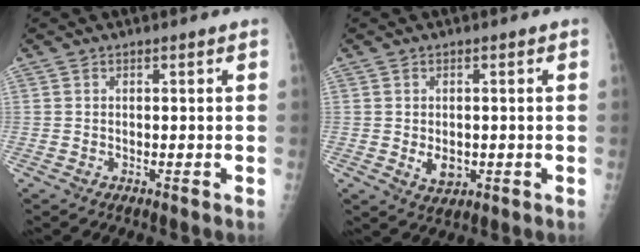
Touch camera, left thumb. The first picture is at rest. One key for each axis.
{"total": 3.8, "fx": -0.5, "fy": 2.8, "fz": 2.5, "tx": -0.023, "ty": -0.003, "tz": 0.003}